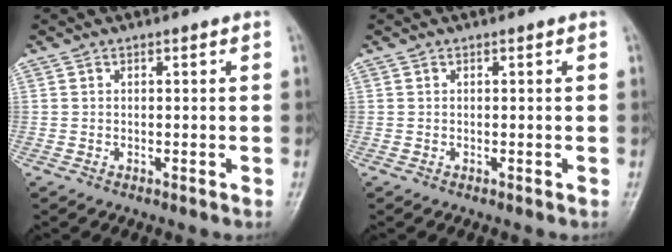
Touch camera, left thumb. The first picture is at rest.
{"total": 0.0}